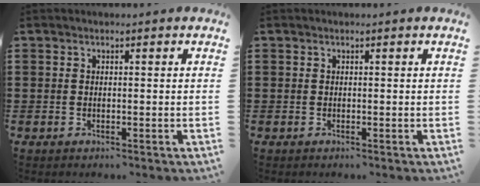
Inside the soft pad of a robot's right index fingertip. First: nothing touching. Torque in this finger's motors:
{"motor_torque": [-1.17, 0.98, -1.05, -0.21]}